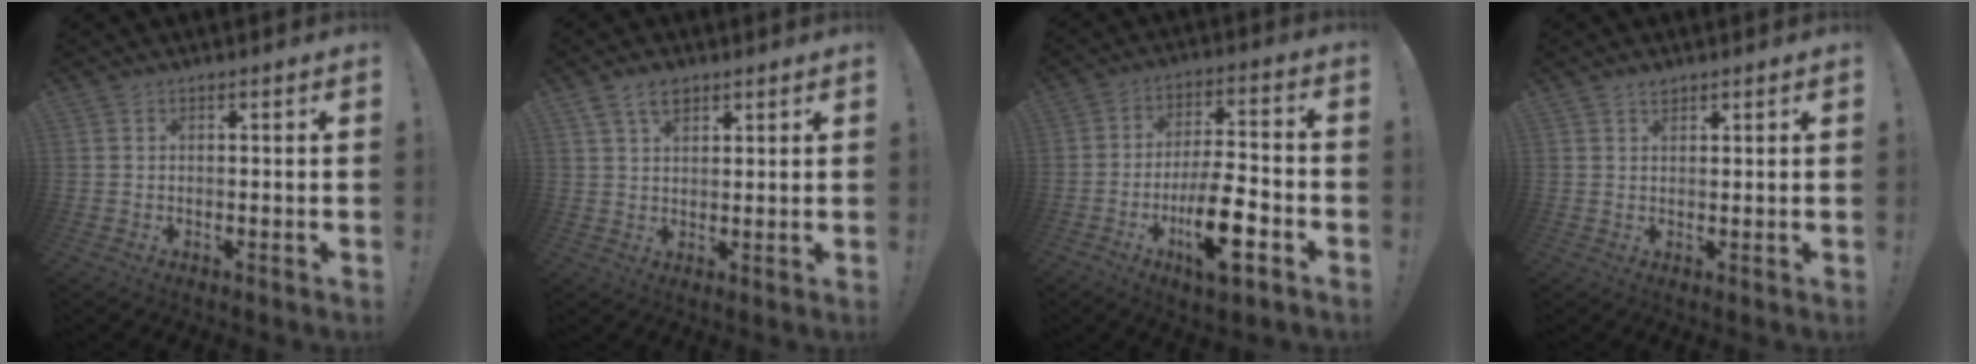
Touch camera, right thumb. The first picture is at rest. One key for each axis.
{"total": 5.1, "fx": 3.2, "fy": 3.1, "fz": 2.5, "tx": -0.040, "ty": -0.007, "tz": 0.060}
{"total": 14.9, "fx": -6.4, "fy": 5.1, "fz": 12.5, "tx": -0.210, "ty": 0.022, "tz": -0.105}
{"total": 1.5, "fx": 1.4, "fy": 0.6, "fz": 0.3, "tx": -0.005, "ty": -0.003, "tz": 0.026}